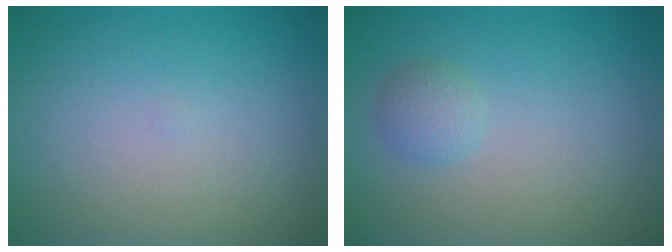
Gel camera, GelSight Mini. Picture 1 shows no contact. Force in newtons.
{"total": 1.4, "press": 1.4, "slide": 0.0}